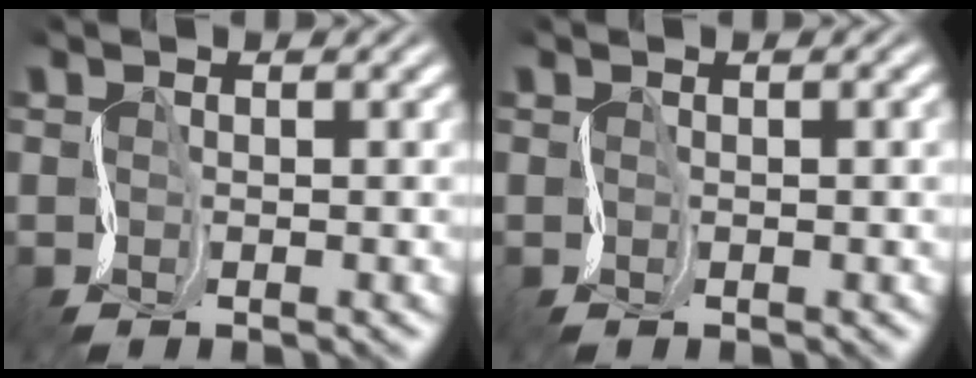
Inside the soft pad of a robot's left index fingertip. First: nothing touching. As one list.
[{"total": 0.8, "force": [0.0, 0.2, 0.8], "torque": [-0.011, 0.001, 0.000]}]